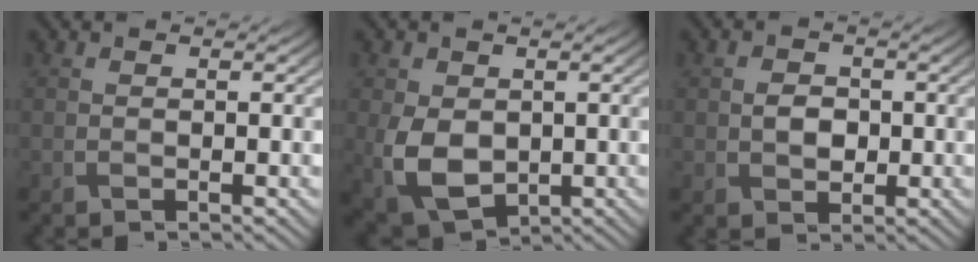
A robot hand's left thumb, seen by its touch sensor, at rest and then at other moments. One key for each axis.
{"total": 7.7, "fx": -1.0, "fy": 5.3, "fz": 5.4, "tx": -0.132, "ty": -0.018, "tz": -0.016}
{"total": 2.7, "fx": -0.2, "fy": 2.1, "fz": 1.8, "tx": -0.038, "ty": -0.003, "tz": -0.005}